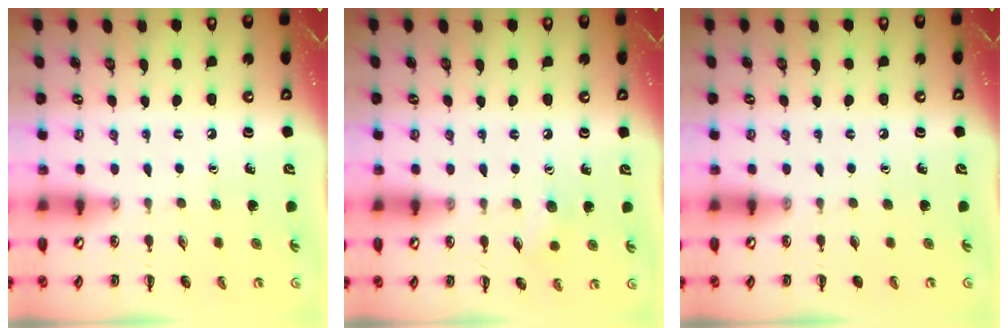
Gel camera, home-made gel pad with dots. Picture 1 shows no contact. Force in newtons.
{"total": 5.3, "press": 5.2, "slide": 1.3}
{"total": 0.0}